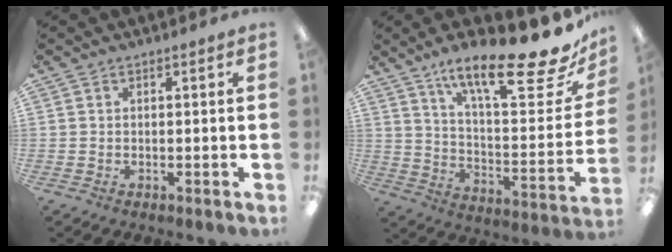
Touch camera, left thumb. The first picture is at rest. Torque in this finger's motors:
{"motor_torque": [0.32, 0.26, 1.21, -1.56, 0.16]}